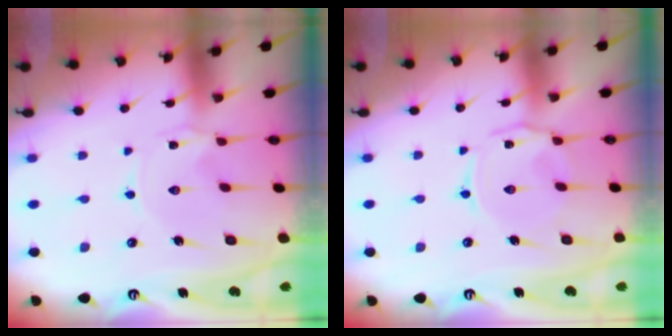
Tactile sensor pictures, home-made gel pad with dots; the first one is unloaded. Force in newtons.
{"total": 3.8, "press": 3.7, "slide": 0.7}